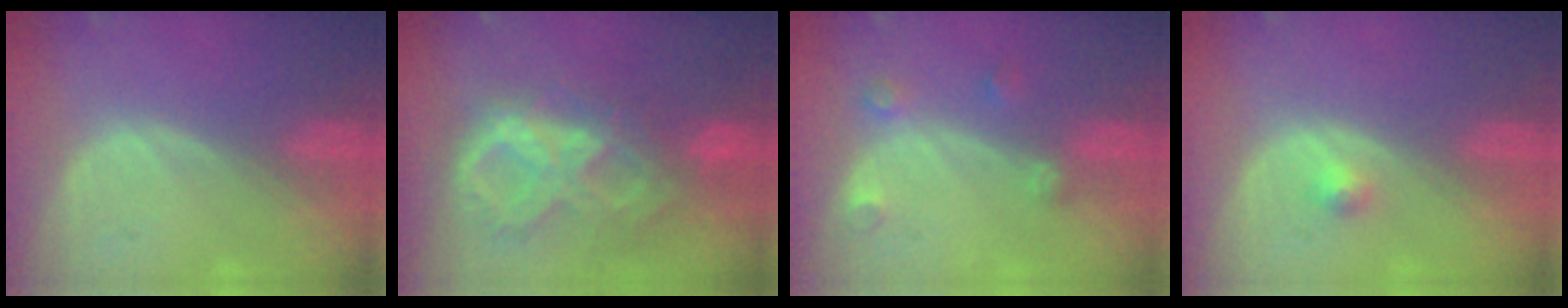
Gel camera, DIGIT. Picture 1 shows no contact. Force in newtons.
{"total": 10.6, "press": 9.0, "slide": 5.6}
{"total": 2.6, "press": 2.6, "slide": 0.2}
{"total": 1.5, "press": 1.3, "slide": 0.8}